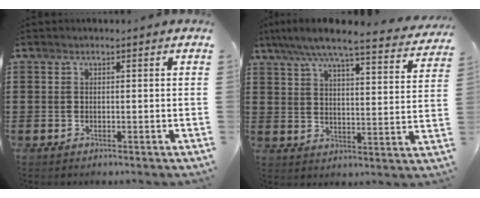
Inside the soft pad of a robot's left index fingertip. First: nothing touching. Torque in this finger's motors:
{"motor_torque": [2.14, 0.00, 0.58, 0.21]}